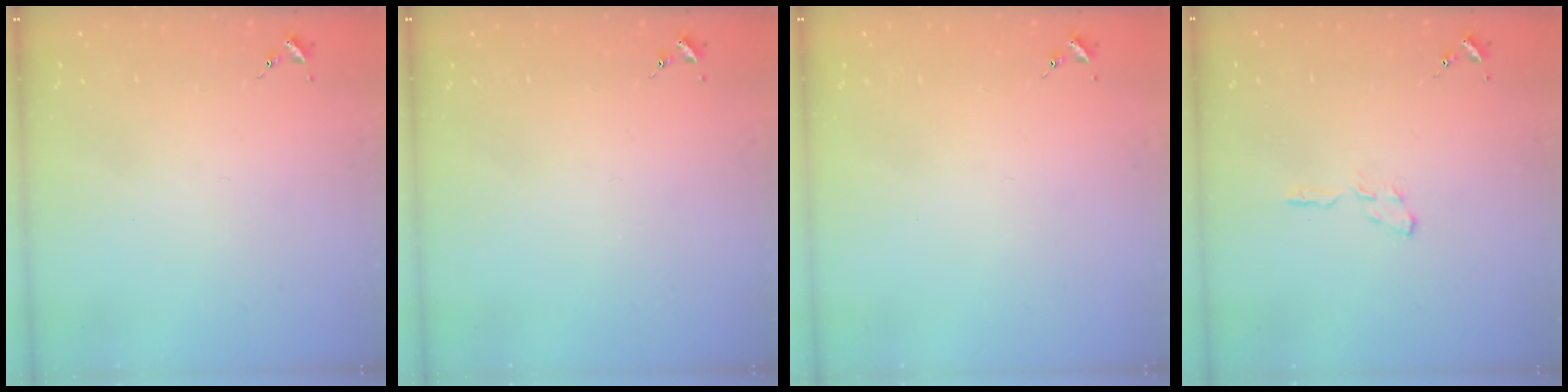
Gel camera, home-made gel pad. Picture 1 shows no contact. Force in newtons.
{"total": 0.0}
{"total": 0.0}
{"total": 4.5, "press": 4.5, "slide": 0.5}